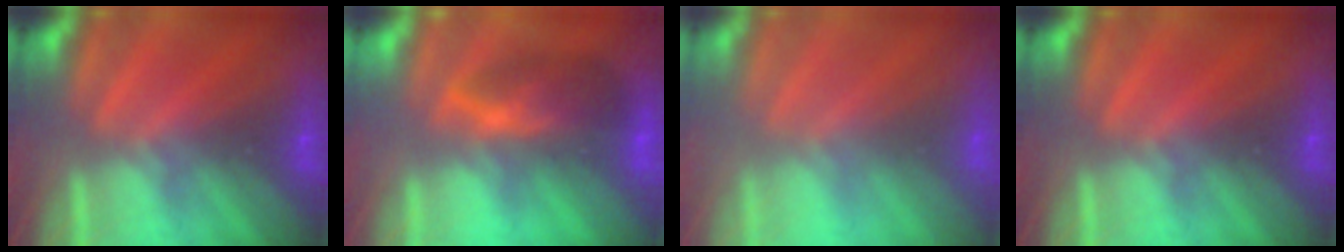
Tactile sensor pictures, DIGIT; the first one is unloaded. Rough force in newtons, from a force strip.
{"total": 5.9}
{"total": 2.4}
{"total": 0.0}